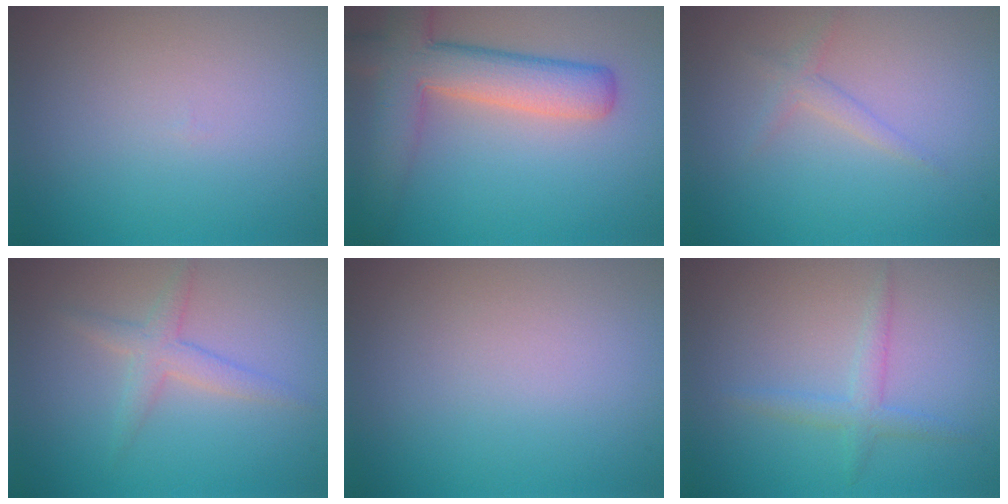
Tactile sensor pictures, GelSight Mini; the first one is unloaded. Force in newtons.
{"total": 7.1, "press": 7.1, "slide": 0.5}
{"total": 1.3, "press": 1.3, "slide": 0.1}
{"total": 2.2, "press": 2.2, "slide": 0.1}
{"total": 0.0}
{"total": 1.9, "press": 1.9, "slide": 0.1}